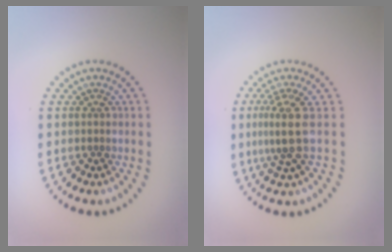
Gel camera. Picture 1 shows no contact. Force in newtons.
{"total": 3.1, "press": 2.4, "slide": 2.0}